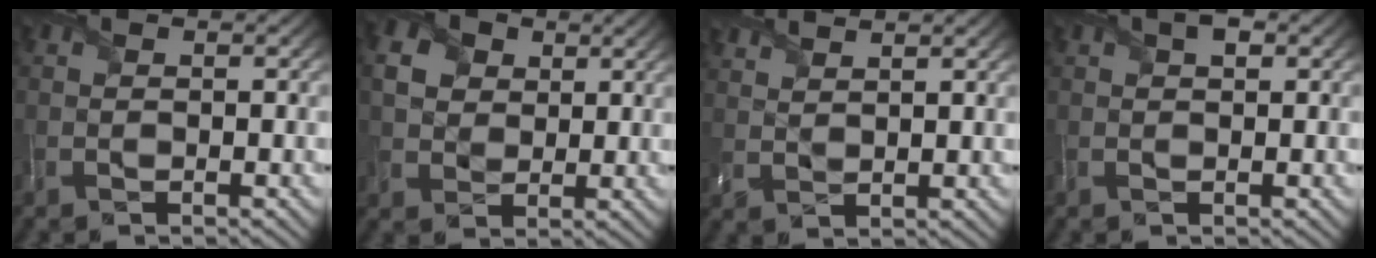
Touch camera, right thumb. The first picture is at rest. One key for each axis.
{"total": 4.8, "fx": 1.7, "fy": 3.9, "fz": 2.1, "tx": -0.063, "ty": 0.002, "tz": 0.027}
{"total": 3.5, "fx": 3.2, "fy": 0.5, "fz": 1.5, "tx": -0.035, "ty": 0.000, "tz": 0.060}
{"total": 1.8, "fx": 0.8, "fy": 0.7, "fz": 1.4, "tx": -0.024, "ty": 0.007, "tz": 0.012}